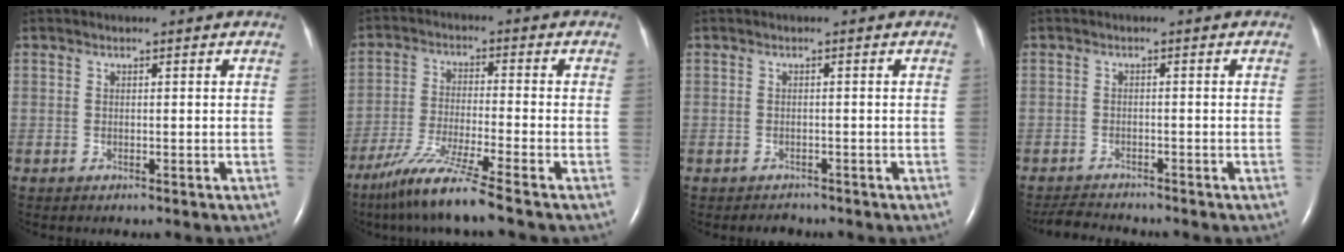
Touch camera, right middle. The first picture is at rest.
{"total": 9.3, "force": [-7.0, -1.3, 6.0], "torque": [-0.118, -0.039, -0.132]}
{"total": 1.4, "force": [-1.2, 0.6, -0.1], "torque": [-0.005, -0.001, -0.017]}
{"total": 3.8, "force": [-3.8, 0.3, 0.6], "torque": [-0.015, -0.017, -0.064]}